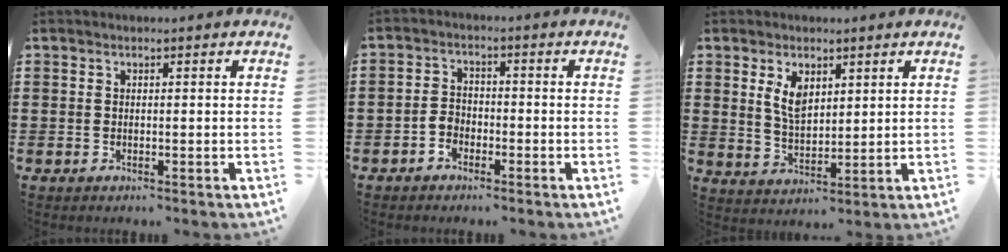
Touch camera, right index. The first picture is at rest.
{"total": 2.8, "force": [-1.7, 1.9, 1.2], "torque": [-0.027, 0.008, -0.036]}
{"total": 4.8, "force": [2.3, 2.6, 3.4], "torque": [-0.066, 0.004, 0.039]}